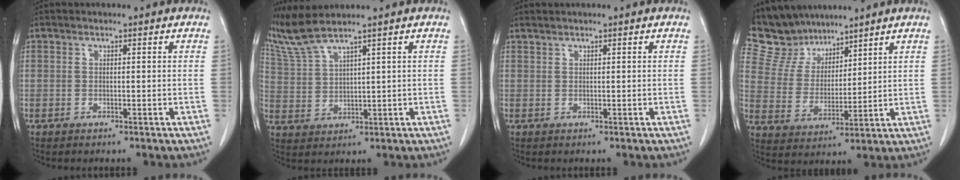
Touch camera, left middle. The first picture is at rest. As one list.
[{"total": 5.3, "force": [4.8, -1.1, 1.9], "torque": [-0.058, 0.001, 0.112]}, {"total": 0.6, "force": [0.6, -0.1, 0.1], "torque": [-0.006, 0.003, 0.016]}, {"total": 9.2, "force": [8.4, 3.7, 0.7], "torque": [-0.030, 0.018, 0.175]}]